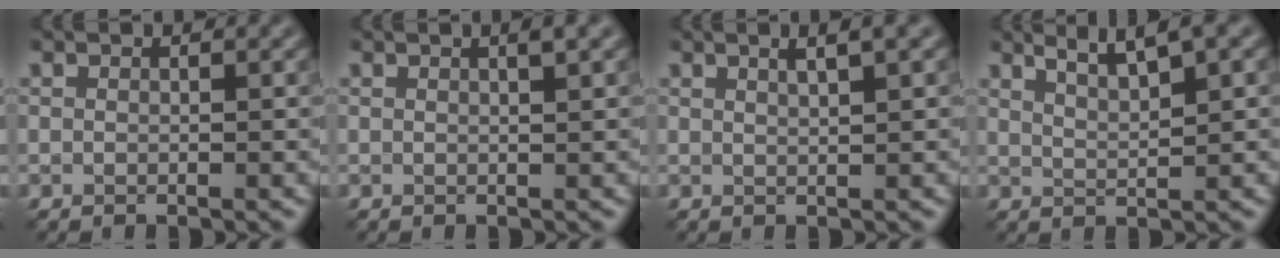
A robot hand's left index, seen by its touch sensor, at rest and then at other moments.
{"total": 1.3, "force": [0.6, 0.2, 1.2], "torque": [-0.014, 0.003, 0.008]}
{"total": 2.2, "force": [1.2, 0.4, 1.8], "torque": [-0.020, 0.005, 0.014]}
{"total": 3.7, "force": [2.8, 0.4, 2.4], "torque": [-0.032, 0.005, 0.047]}